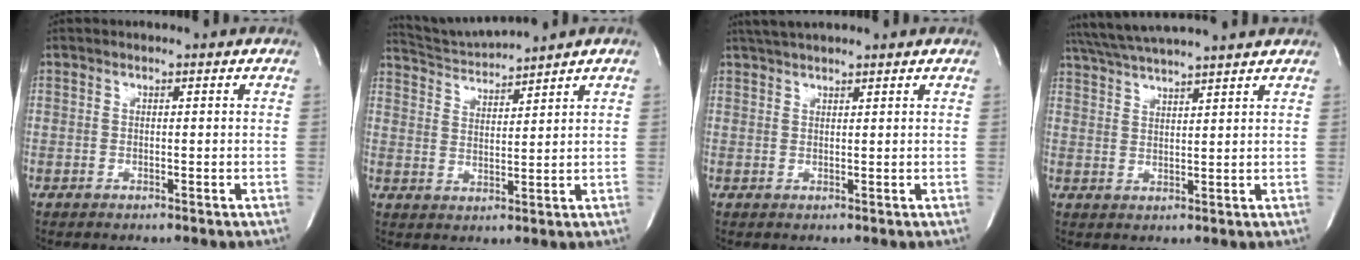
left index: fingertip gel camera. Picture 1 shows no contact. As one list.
[{"total": 5.4, "force": [5.1, -1.6, 0.0], "torque": [-0.013, -0.009, 0.106]}, {"total": 4.5, "force": [3.9, 0.4, 2.1], "torque": [-0.035, 0.022, 0.068]}, {"total": 12.0, "force": [10.8, -0.4, 5.3], "torque": [-0.100, 0.023, 0.161]}]